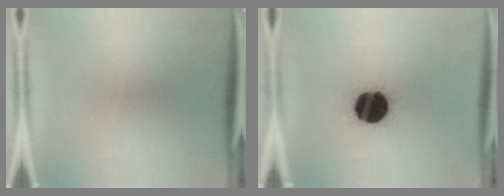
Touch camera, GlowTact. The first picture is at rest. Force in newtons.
{"total": 19.7}